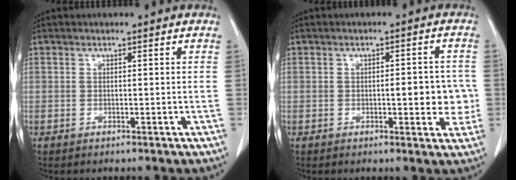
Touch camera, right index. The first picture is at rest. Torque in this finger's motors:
{"motor_torque": [0.70, -0.19, 0.37, 0.06]}